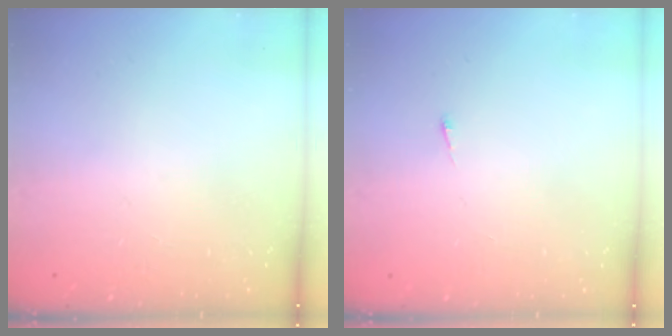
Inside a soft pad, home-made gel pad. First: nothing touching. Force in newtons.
{"total": 2.6, "press": 2.5, "slide": 0.3}